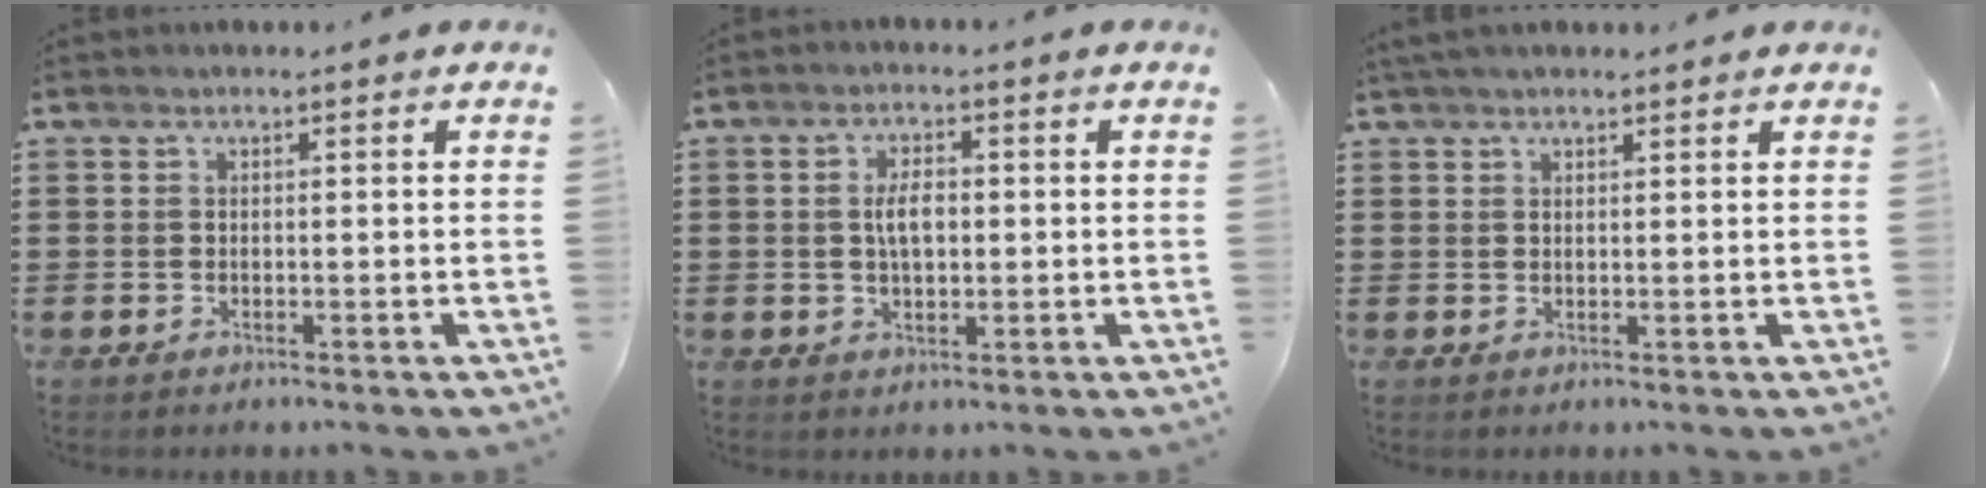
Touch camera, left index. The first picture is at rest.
{"total": 3.8, "force": [0.4, 1.7, 3.4], "torque": [-0.070, 0.007, 0.004]}
{"total": 1.8, "force": [1.6, 0.4, 0.7], "torque": [-0.016, 0.004, 0.031]}